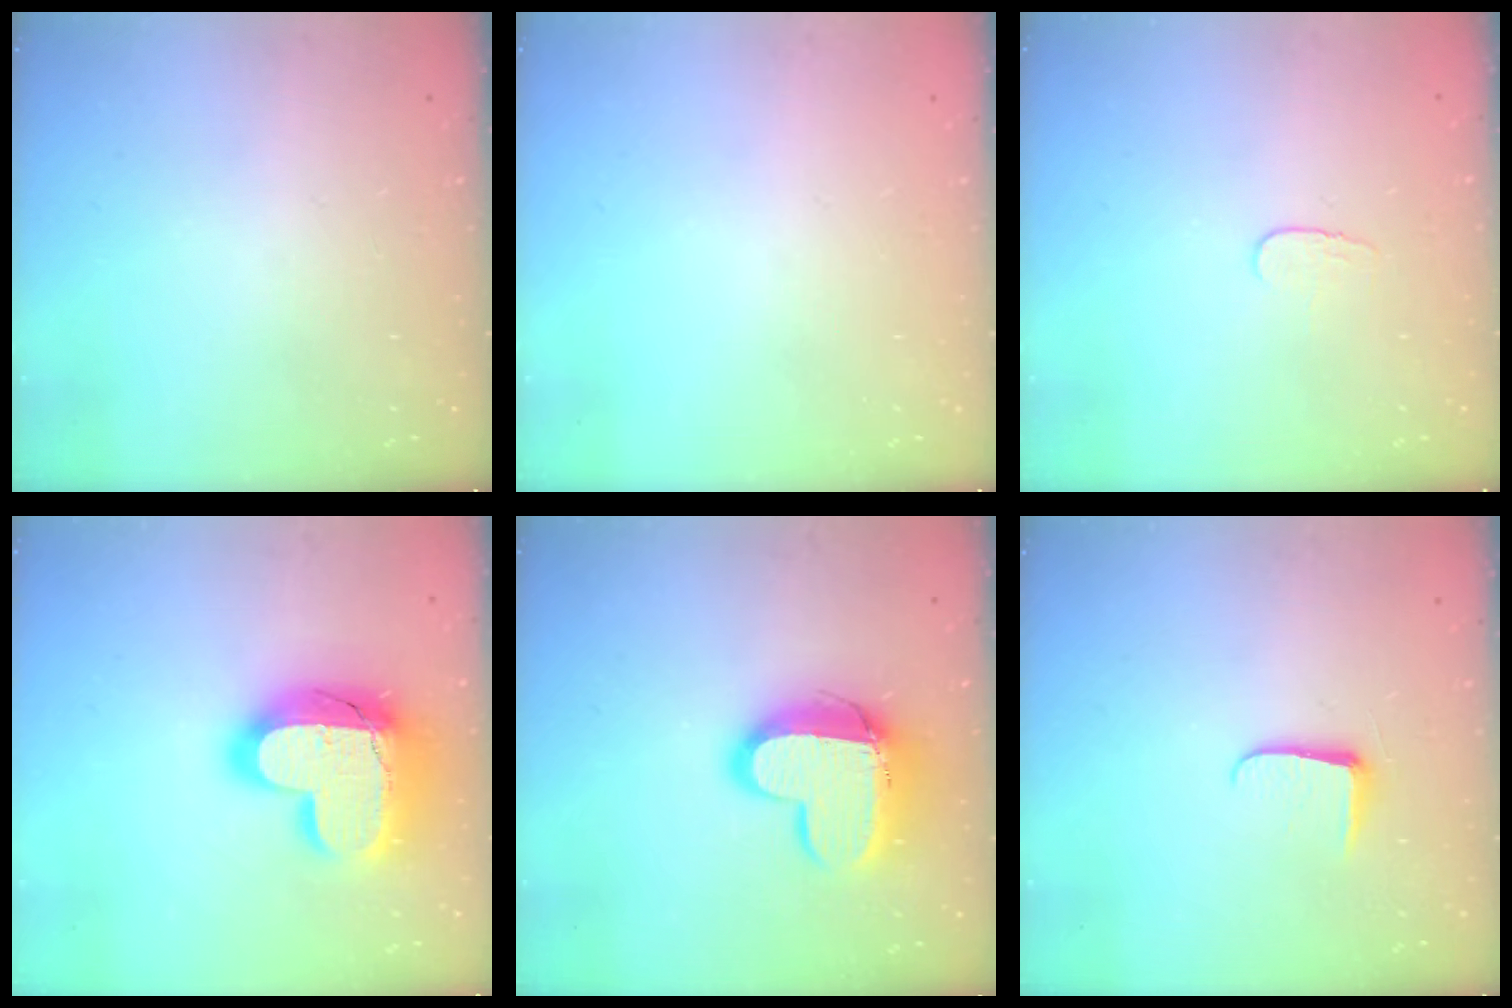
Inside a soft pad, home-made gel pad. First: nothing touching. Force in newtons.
{"total": 0.0}
{"total": 3.7, "press": 3.7, "slide": 0.4}
{"total": 22.3, "press": 22.3, "slide": 1.5}
{"total": 14.8, "press": 14.7, "slide": 1.2}
{"total": 5.4, "press": 5.4, "slide": 0.7}